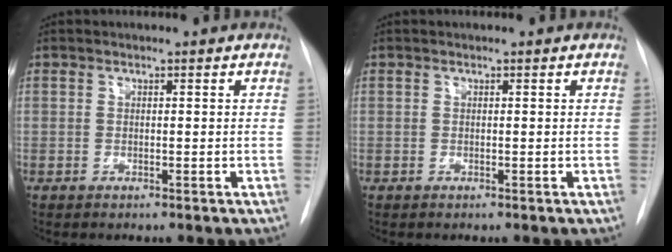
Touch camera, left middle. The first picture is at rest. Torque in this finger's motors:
{"motor_torque": [0.08, -0.07, -0.04, -0.01]}